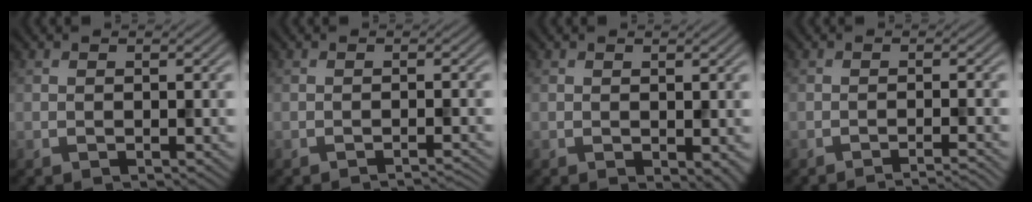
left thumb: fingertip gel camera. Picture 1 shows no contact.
{"total": 1.6, "force": [-1.3, 0.2, 0.9], "torque": [0.000, 0.002, -0.026]}
{"total": 2.0, "force": [-0.4, 1.0, 1.7], "torque": [-0.023, -0.009, -0.003]}
{"total": 2.8, "force": [-2.2, 0.2, 1.7], "torque": [-0.014, 0.005, -0.046]}